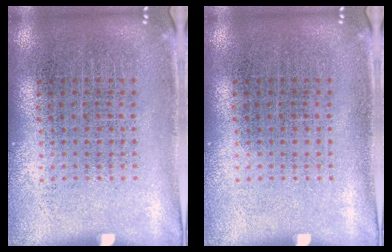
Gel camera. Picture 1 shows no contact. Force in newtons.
{"total": 0.0}